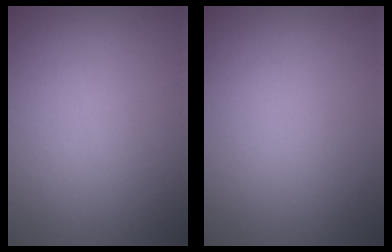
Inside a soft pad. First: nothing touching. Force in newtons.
{"total": 0.0}